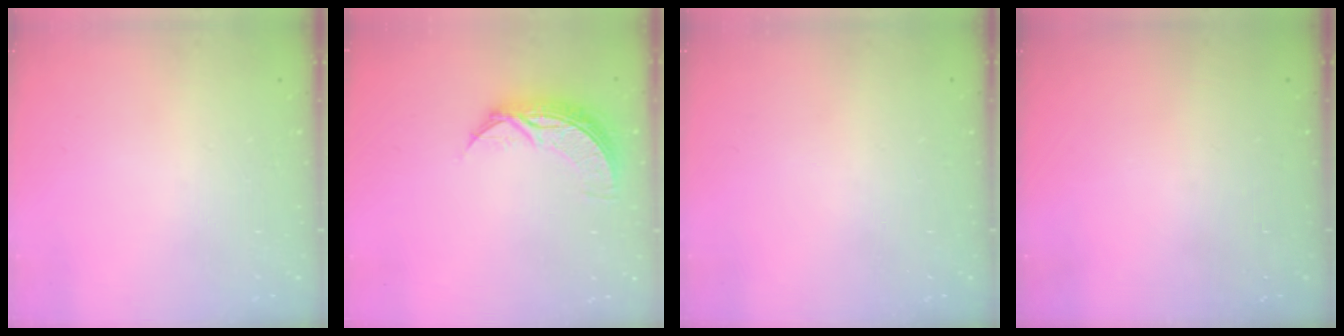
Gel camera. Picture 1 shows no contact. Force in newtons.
{"total": 8.3, "press": 8.2, "slide": 0.3}
{"total": 0.0}
{"total": 0.0}